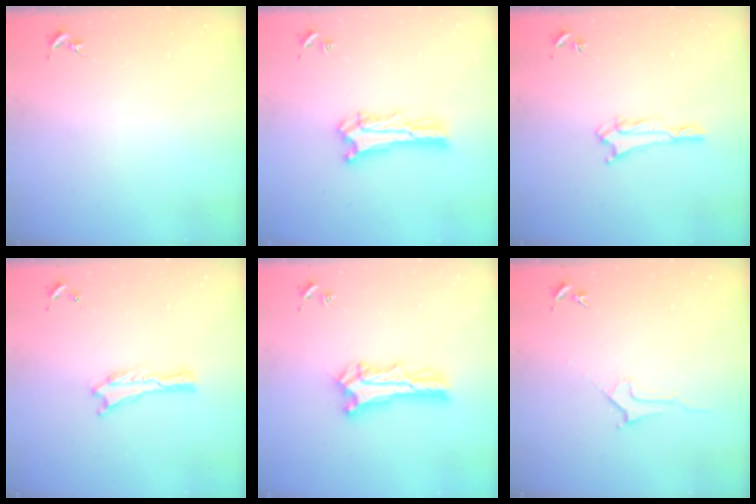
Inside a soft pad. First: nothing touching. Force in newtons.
{"total": 1.4, "press": 1.4, "slide": 0.2}
{"total": 1.7, "press": 1.7, "slide": 0.2}
{"total": 0.0}
{"total": 2.7, "press": 2.7, "slide": 0.3}
{"total": 2.8, "press": 2.8, "slide": 0.4}